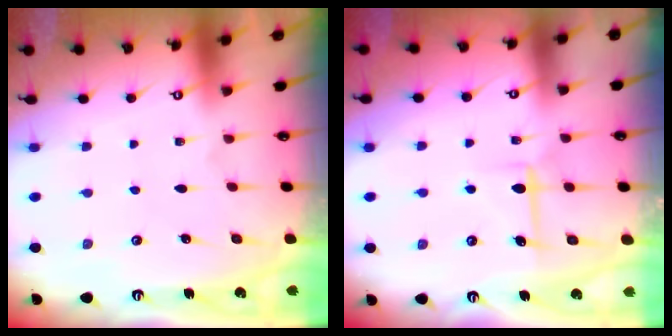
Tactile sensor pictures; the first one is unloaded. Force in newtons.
{"total": 6.2, "press": 6.2, "slide": 0.3}